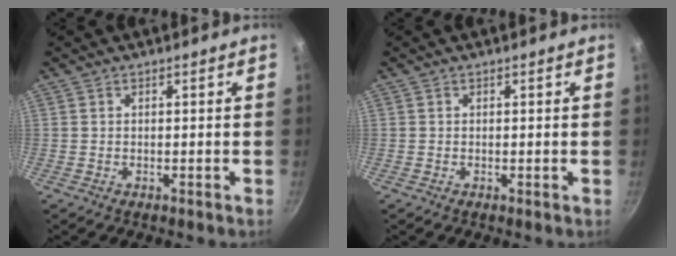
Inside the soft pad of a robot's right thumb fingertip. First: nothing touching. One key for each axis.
{"total": 0.0}